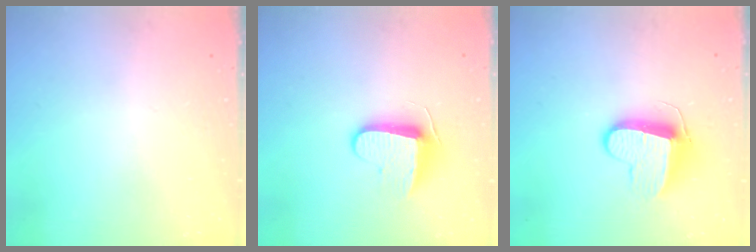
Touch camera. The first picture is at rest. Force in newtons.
{"total": 8.7, "press": 8.7, "slide": 0.6}
{"total": 9.9, "press": 9.9, "slide": 0.1}